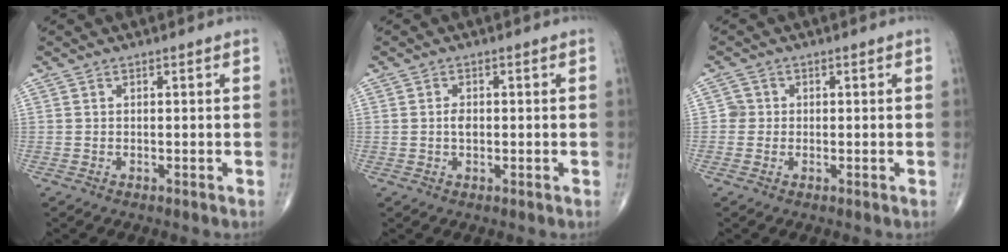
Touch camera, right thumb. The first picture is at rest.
{"total": 1.8, "force": [-0.1, 1.1, 1.4], "torque": [-0.022, 0.001, -0.004]}
{"total": 1.8, "force": [-0.1, 1.8, 0.2], "torque": [0.009, 0.006, -0.006]}